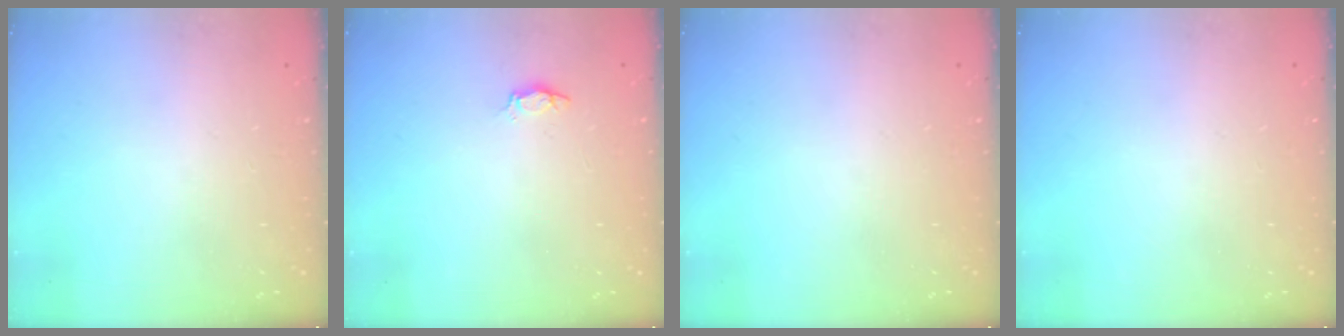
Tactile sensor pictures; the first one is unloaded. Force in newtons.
{"total": 2.9, "press": 2.9, "slide": 0.4}
{"total": 0.0}
{"total": 0.0}